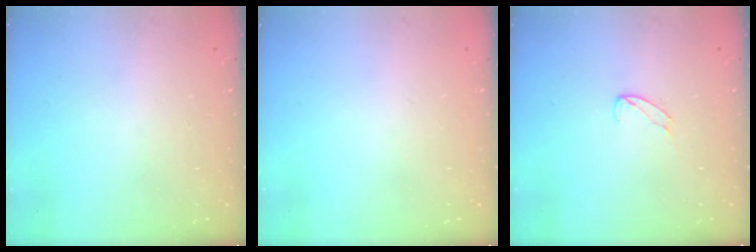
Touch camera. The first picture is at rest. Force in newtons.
{"total": 0.0}
{"total": 4.3, "press": 4.3, "slide": 0.3}